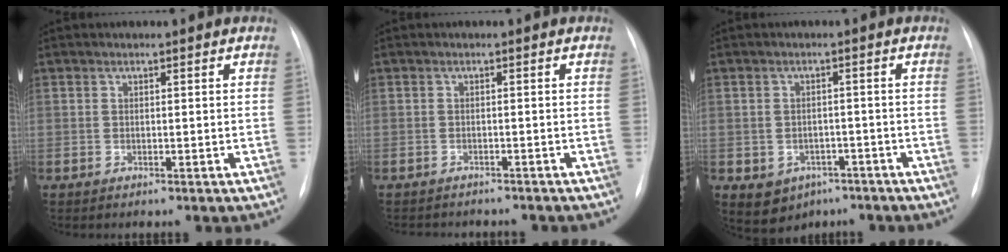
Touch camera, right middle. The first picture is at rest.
{"total": 6.3, "force": [-5.7, 1.9, 1.9], "torque": [-0.020, 0.002, -0.069]}
{"total": 6.1, "force": [-3.2, 4.9, 1.9], "torque": [-0.035, 0.010, -0.033]}